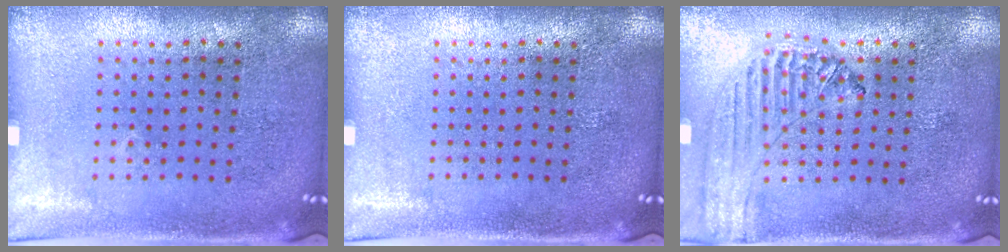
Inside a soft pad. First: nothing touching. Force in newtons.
{"total": 0.0}
{"total": 0.8, "press": 0.8, "slide": 0.1}